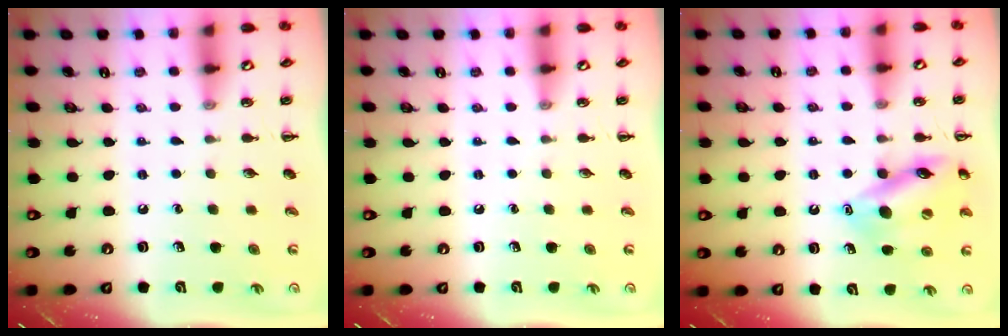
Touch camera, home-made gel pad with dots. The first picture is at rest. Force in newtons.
{"total": 0.0}
{"total": 15.0, "press": 14.8, "slide": 2.5}